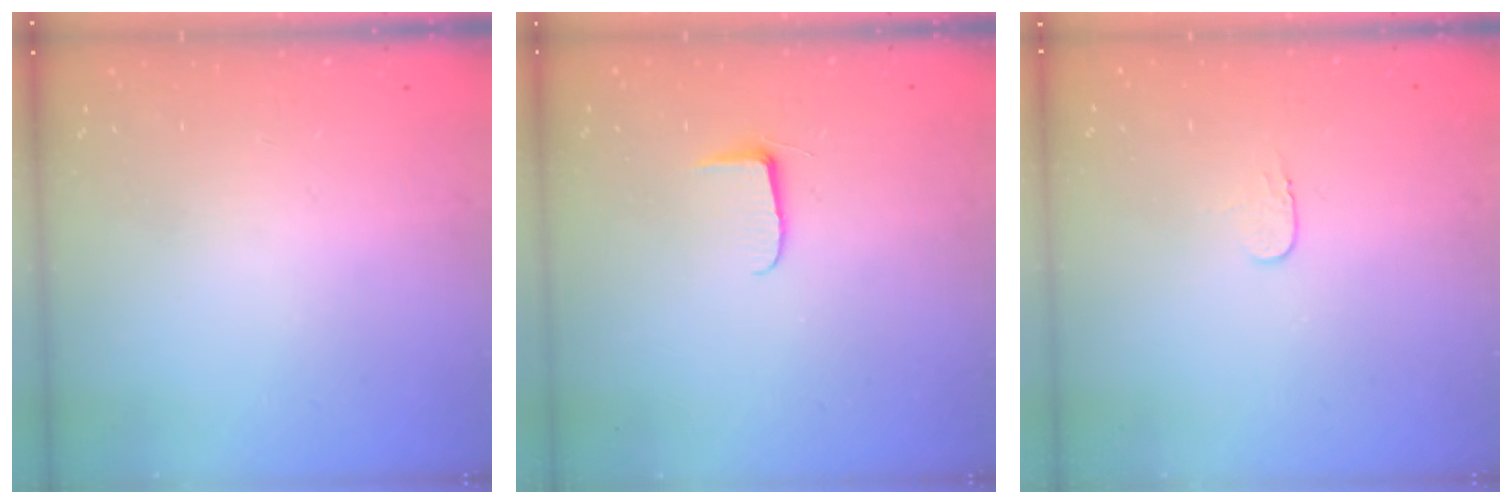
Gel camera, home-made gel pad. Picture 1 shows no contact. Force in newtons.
{"total": 5.1, "press": 5.1, "slide": 0.5}
{"total": 3.6, "press": 3.6, "slide": 0.4}